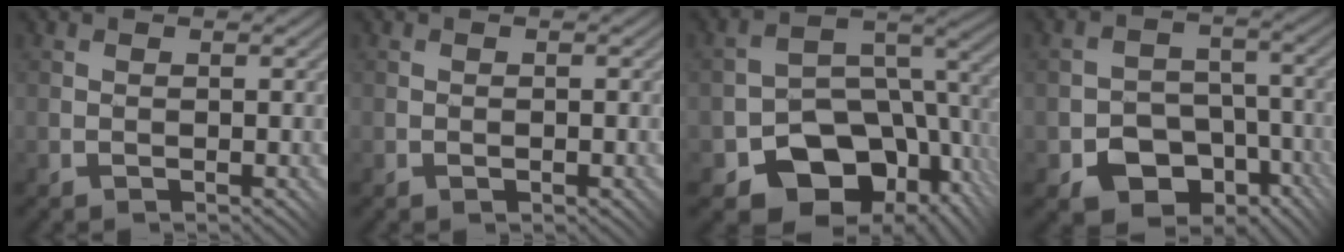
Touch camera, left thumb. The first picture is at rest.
{"total": 0.6, "force": [-0.3, 0.3, 0.5], "torque": [-0.005, 0.003, -0.002]}
{"total": 13.4, "force": [-5.5, 9.1, 8.2], "torque": [-0.121, -0.025, -0.079]}
{"total": 10.2, "force": [-6.0, 7.0, 4.3], "torque": [-0.079, -0.009, -0.096]}